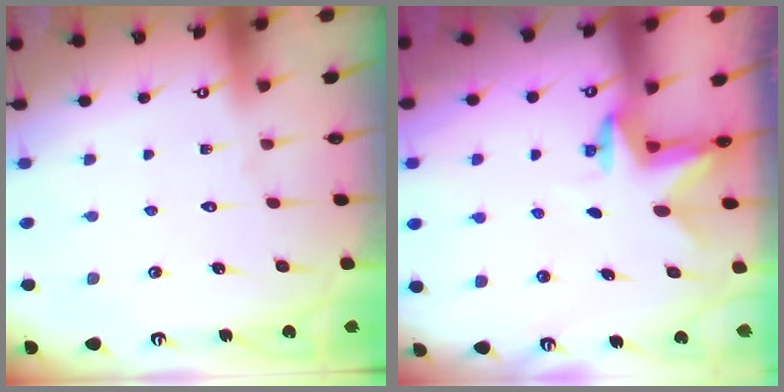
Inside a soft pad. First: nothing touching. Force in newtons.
{"total": 2.4, "press": 2.3, "slide": 0.4}